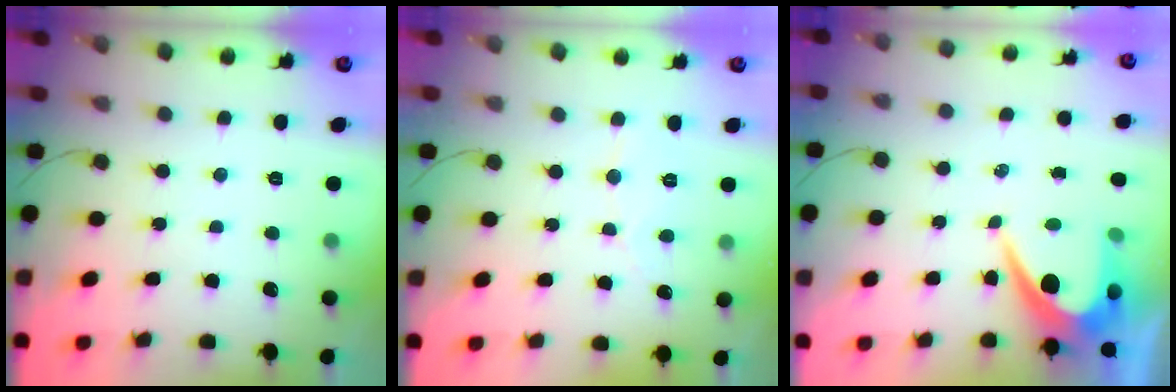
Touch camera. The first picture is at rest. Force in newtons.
{"total": 4.3, "press": 4.2, "slide": 0.5}
{"total": 8.1, "press": 8.1, "slide": 0.5}